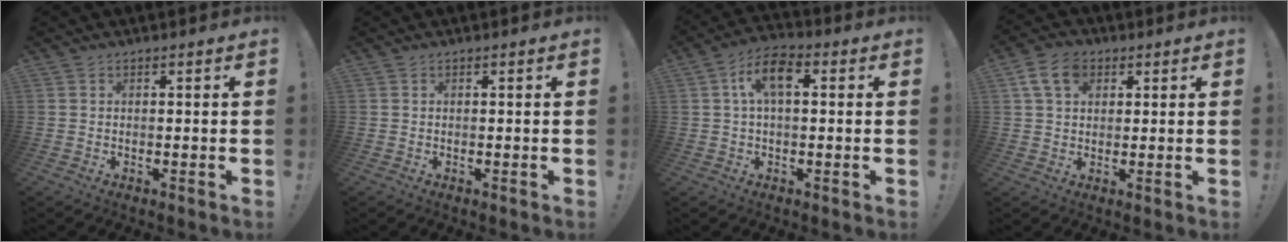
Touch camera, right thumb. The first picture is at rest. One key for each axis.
{"total": 0.0}
{"total": 9.1, "fx": 1.9, "fy": 4.7, "fz": 7.6, "tx": -0.133, "ty": 0.016, "tz": 0.038}
{"total": 8.9, "fx": 3.5, "fy": 6.1, "fz": 5.5, "tx": -0.102, "ty": 0.002, "tz": 0.067}